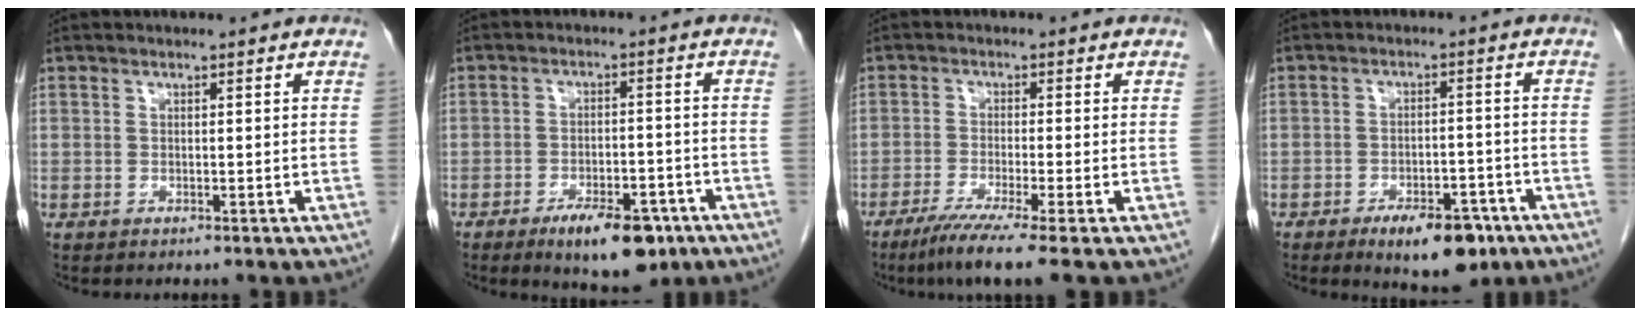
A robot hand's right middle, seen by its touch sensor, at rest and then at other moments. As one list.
[{"total": 9.1, "force": [-5.6, 3.4, 6.3], "torque": [-0.090, -0.003, -0.081]}, {"total": 7.3, "force": [-5.1, -1.1, 5.0], "torque": [-0.083, -0.024, -0.088]}, {"total": 8.8, "force": [-5.5, 3.6, 5.9], "torque": [-0.079, -0.002, -0.078]}]